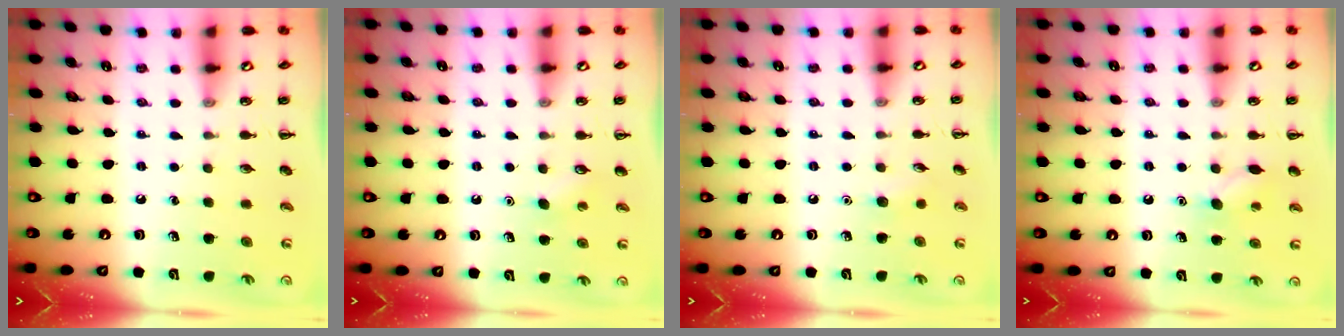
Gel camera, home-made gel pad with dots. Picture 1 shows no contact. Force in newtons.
{"total": 2.8, "press": 2.7, "slide": 0.7}
{"total": 4.8, "press": 4.6, "slide": 1.3}
{"total": 7.2, "press": 7.0, "slide": 1.9}